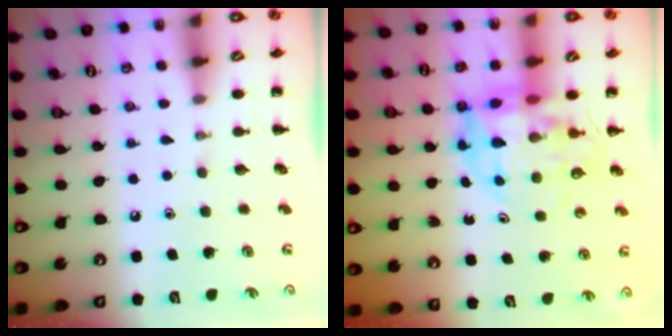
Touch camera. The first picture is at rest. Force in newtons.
{"total": 10.7, "press": 10.2, "slide": 3.2}